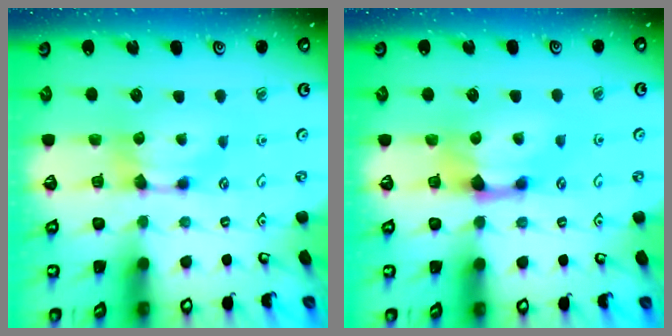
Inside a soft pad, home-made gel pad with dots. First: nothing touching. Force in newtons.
{"total": 1.7, "press": 1.1, "slide": 1.3}